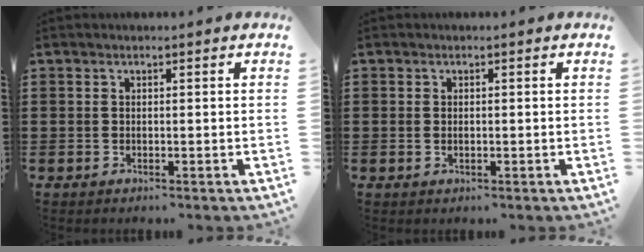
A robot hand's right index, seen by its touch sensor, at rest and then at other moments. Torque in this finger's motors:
{"motor_torque": [0.81, 1.33, -0.03, 0.00]}